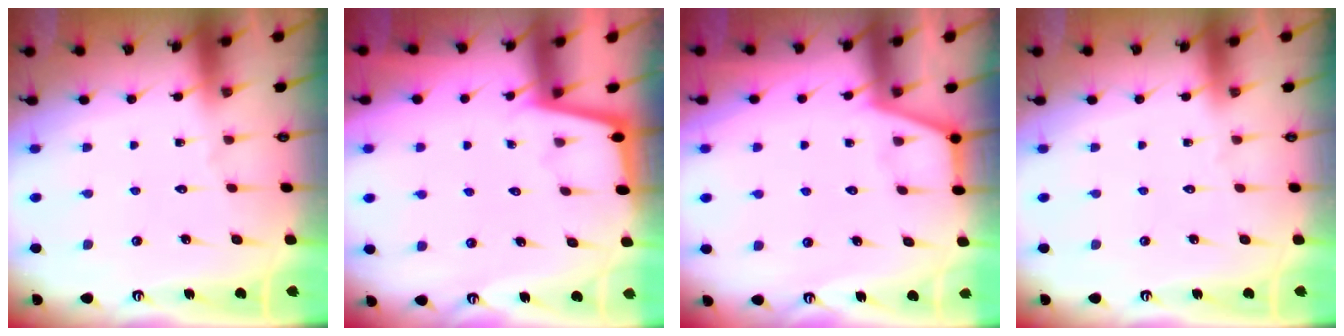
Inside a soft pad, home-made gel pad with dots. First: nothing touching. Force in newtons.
{"total": 1.7, "press": 1.7, "slide": 0.2}
{"total": 2.1, "press": 2.1, "slide": 0.4}
{"total": 0.0}